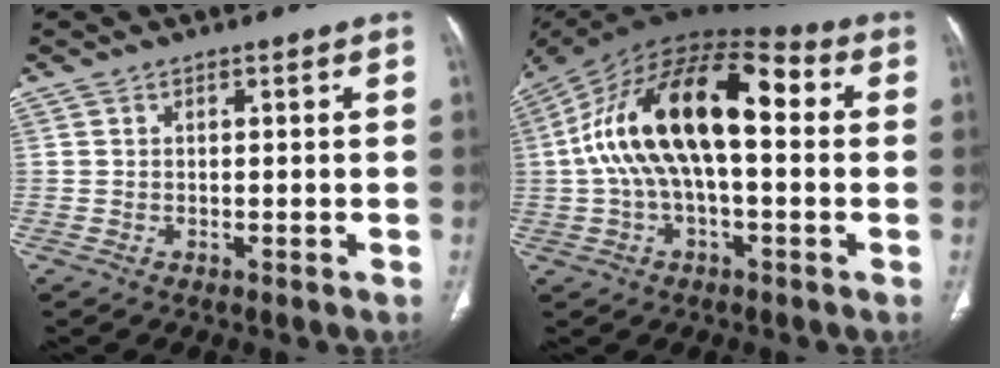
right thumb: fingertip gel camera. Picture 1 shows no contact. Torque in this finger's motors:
{"motor_torque": [2.09, 2.28, 2.46, -0.31, 0.48]}